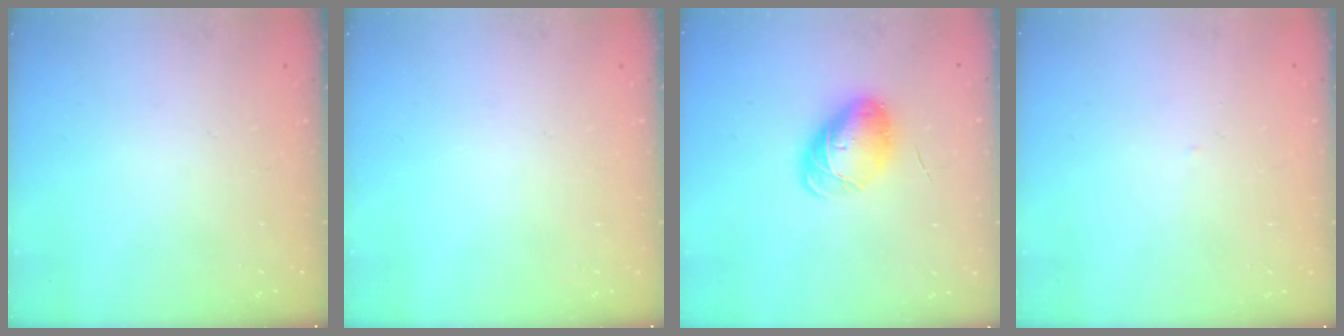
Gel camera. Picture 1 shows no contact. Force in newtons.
{"total": 0.0}
{"total": 9.0, "press": 8.8, "slide": 1.9}
{"total": 1.6, "press": 1.6, "slide": 0.3}